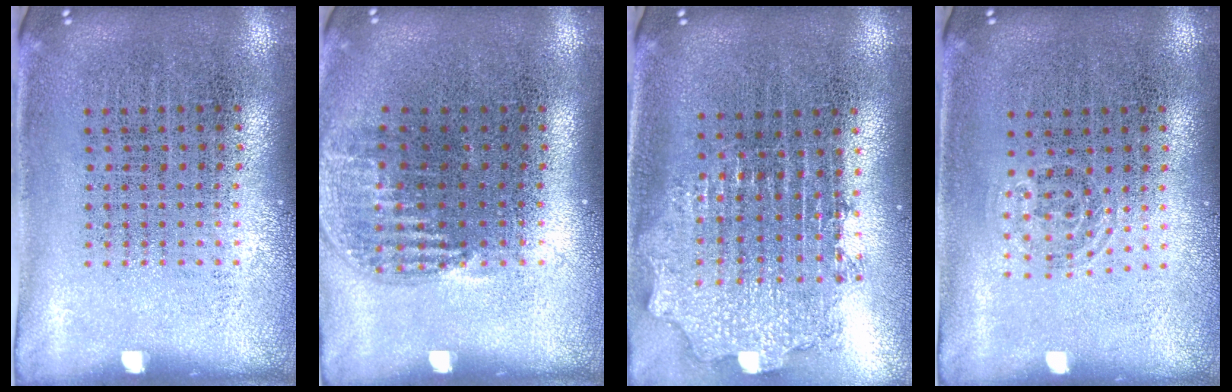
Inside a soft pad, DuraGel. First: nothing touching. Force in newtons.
{"total": 1.1, "press": 1.0, "slide": 0.4}
{"total": 2.0, "press": 1.5, "slide": 1.3}
{"total": 0.8, "press": 0.5, "slide": 0.5}